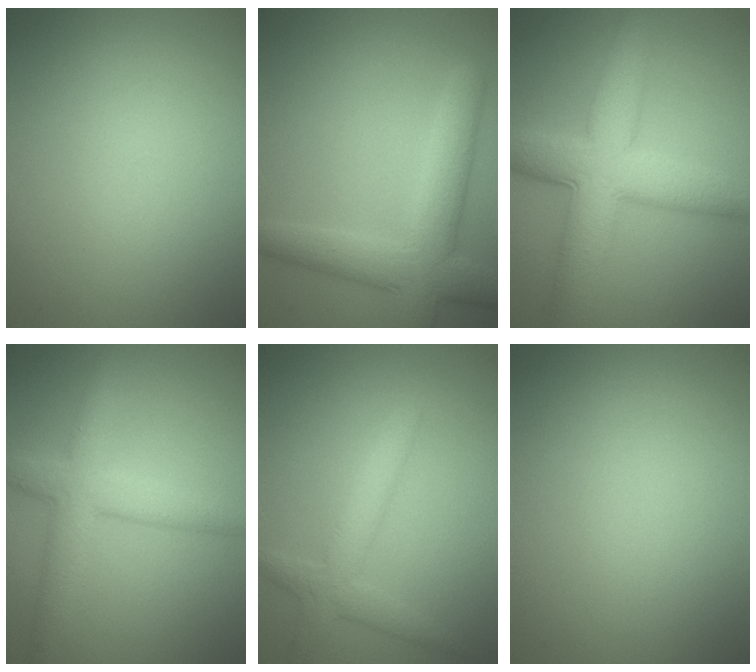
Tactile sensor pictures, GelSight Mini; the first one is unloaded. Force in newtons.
{"total": 5.8, "press": 5.8, "slide": 0.3}
{"total": 8.1, "press": 8.1, "slide": 0.3}
{"total": 4.7, "press": 4.7, "slide": 0.3}
{"total": 2.1, "press": 2.1, "slide": 0.1}
{"total": 0.0}